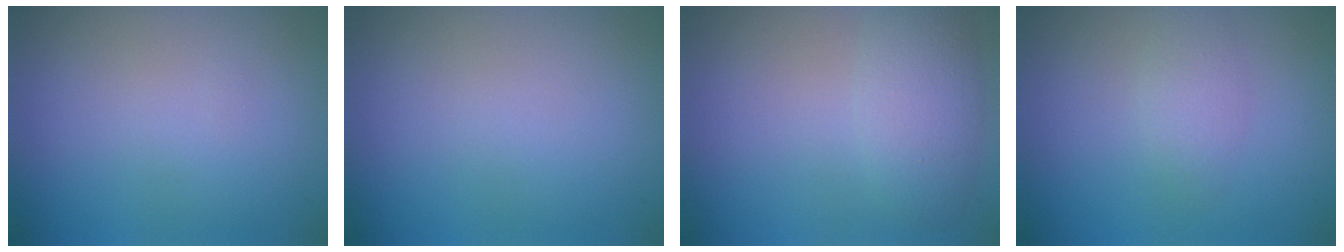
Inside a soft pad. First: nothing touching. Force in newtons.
{"total": 0.0}
{"total": 3.2, "press": 3.2, "slide": 0.1}
{"total": 1.7, "press": 1.7, "slide": 0.0}